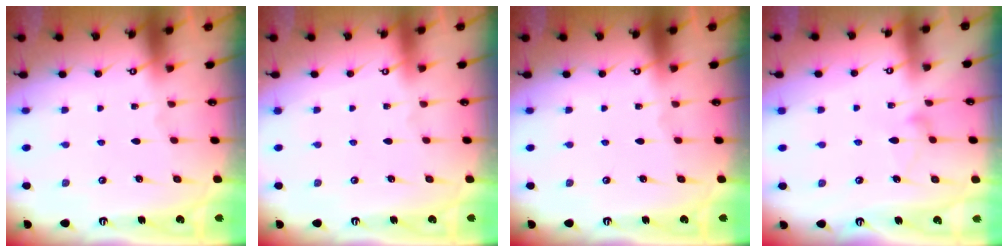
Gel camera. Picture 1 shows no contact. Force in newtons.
{"total": 3.9, "press": 3.9, "slide": 0.1}
{"total": 0.0}
{"total": 7.9, "press": 7.9, "slide": 0.5}